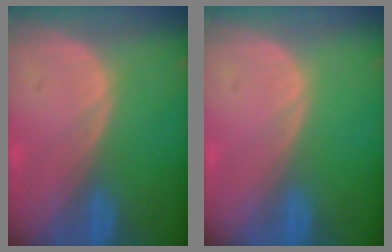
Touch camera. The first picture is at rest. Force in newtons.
{"total": 0.0}